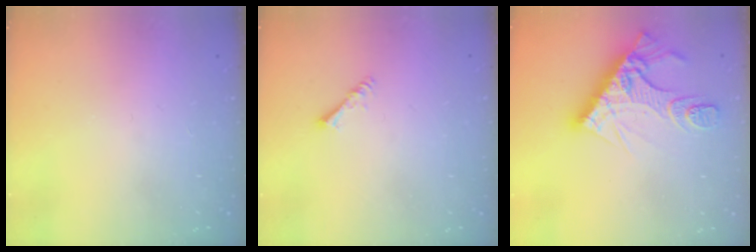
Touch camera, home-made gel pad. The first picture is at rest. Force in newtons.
{"total": 1.4, "press": 1.3, "slide": 0.3}
{"total": 14.5, "press": 14.4, "slide": 1.2}